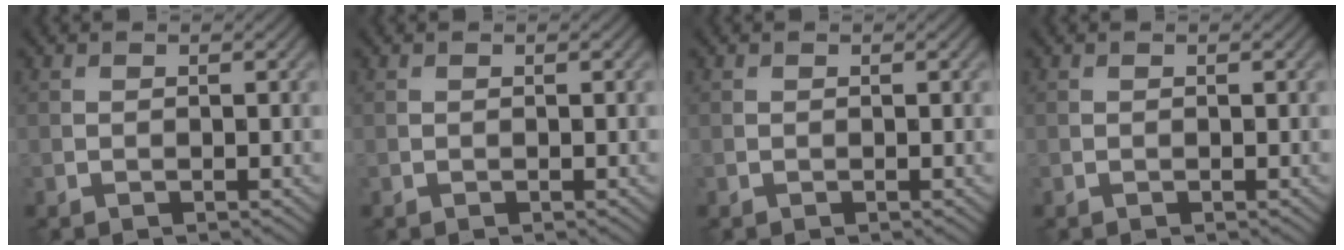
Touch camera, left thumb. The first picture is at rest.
{"total": 0.0}
{"total": 0.0}
{"total": 0.0}